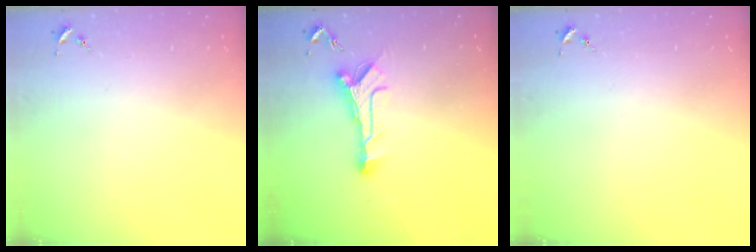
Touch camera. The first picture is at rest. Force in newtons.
{"total": 10.9, "press": 10.9, "slide": 0.9}
{"total": 0.0}